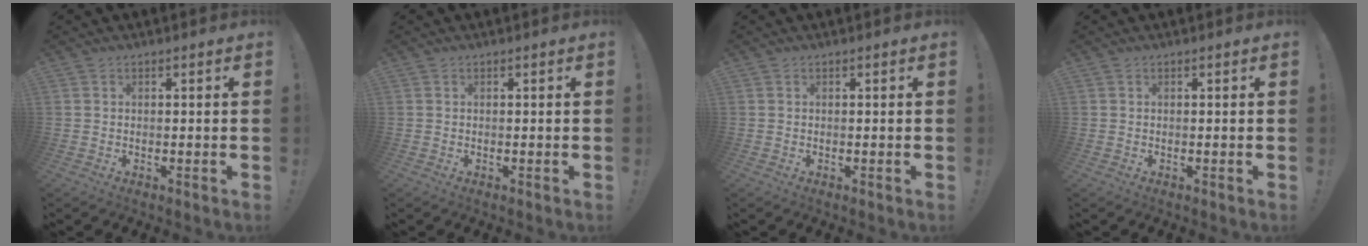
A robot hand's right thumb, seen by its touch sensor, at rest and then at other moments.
{"total": 0.0}
{"total": 0.0}
{"total": 0.0}